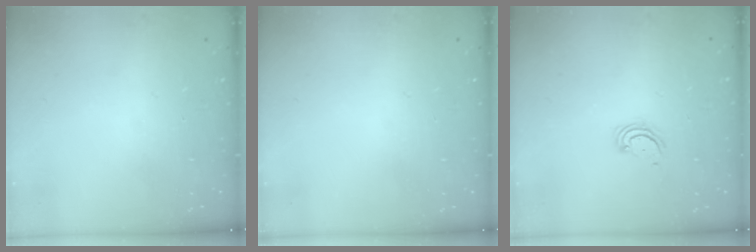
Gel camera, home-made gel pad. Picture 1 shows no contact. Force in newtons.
{"total": 0.0}
{"total": 2.9, "press": 2.9, "slide": 0.3}